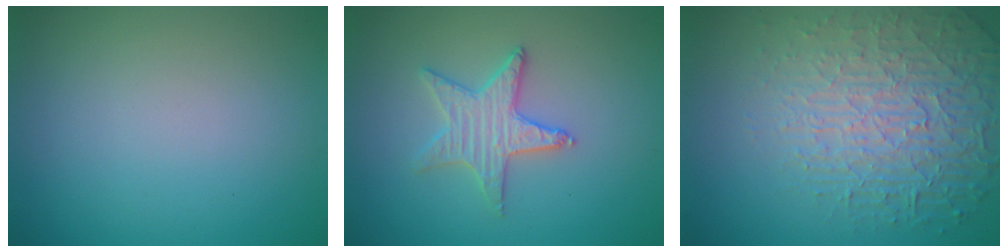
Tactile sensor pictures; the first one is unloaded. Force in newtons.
{"total": 3.0, "press": 3.0, "slide": 0.1}
{"total": 7.2, "press": 5.3, "slide": 4.8}